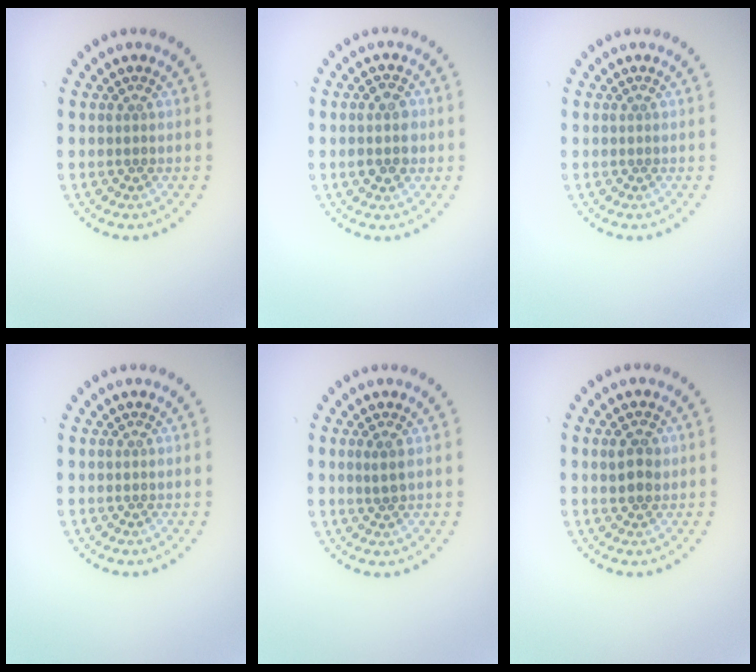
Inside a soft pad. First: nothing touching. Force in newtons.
{"total": 2.8, "press": 2.8, "slide": 0.1}
{"total": 0.0}
{"total": 0.0}
{"total": 0.7, "press": 0.4, "slide": 0.5}
{"total": 2.2, "press": 2.1, "slide": 0.5}